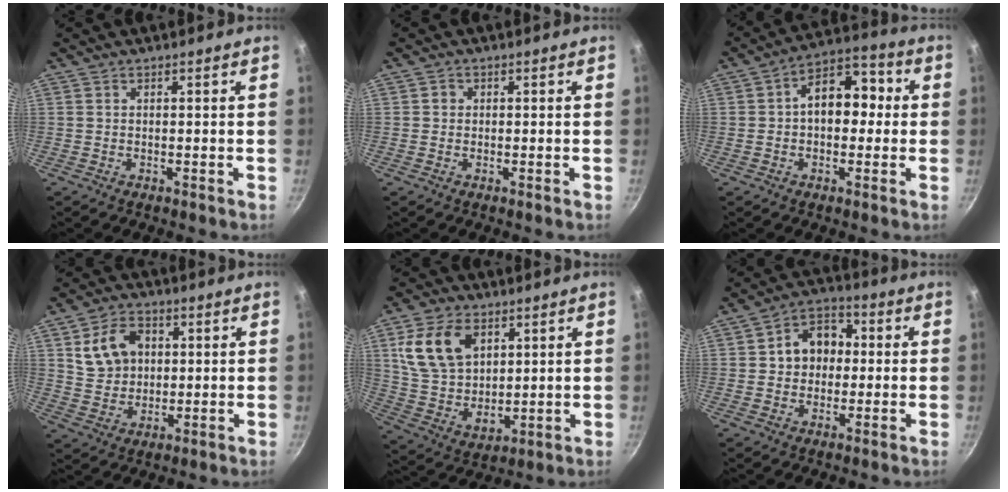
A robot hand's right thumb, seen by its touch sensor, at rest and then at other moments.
{"total": 1.1, "force": [0.1, 1.1, 0.4], "torque": [0.000, 0.003, -0.001]}
{"total": 10.9, "force": [0.7, 6.9, 8.4], "torque": [-0.098, 0.036, -0.002]}
{"total": 9.8, "force": [2.7, 7.6, 5.6], "torque": [-0.075, 0.000, 0.055]}
{"total": 15.2, "force": [5.8, 10.0, 9.9], "torque": [-0.161, -0.023, 0.123]}
{"total": 9.3, "force": [0.7, 7.2, 5.8], "torque": [-0.060, 0.022, 0.002]}